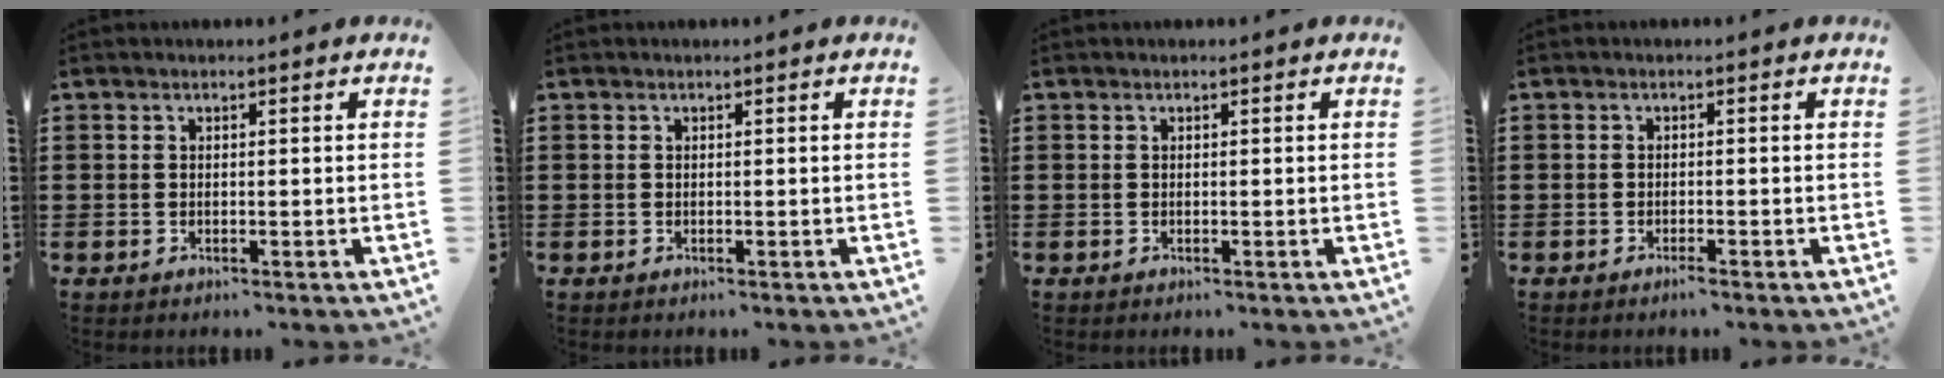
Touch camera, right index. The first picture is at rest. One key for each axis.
{"total": 0.0}
{"total": 0.0}
{"total": 1.0, "fx": -0.8, "fy": 0.0, "fz": 0.6, "tx": -0.012, "ty": -0.004, "tz": -0.014}